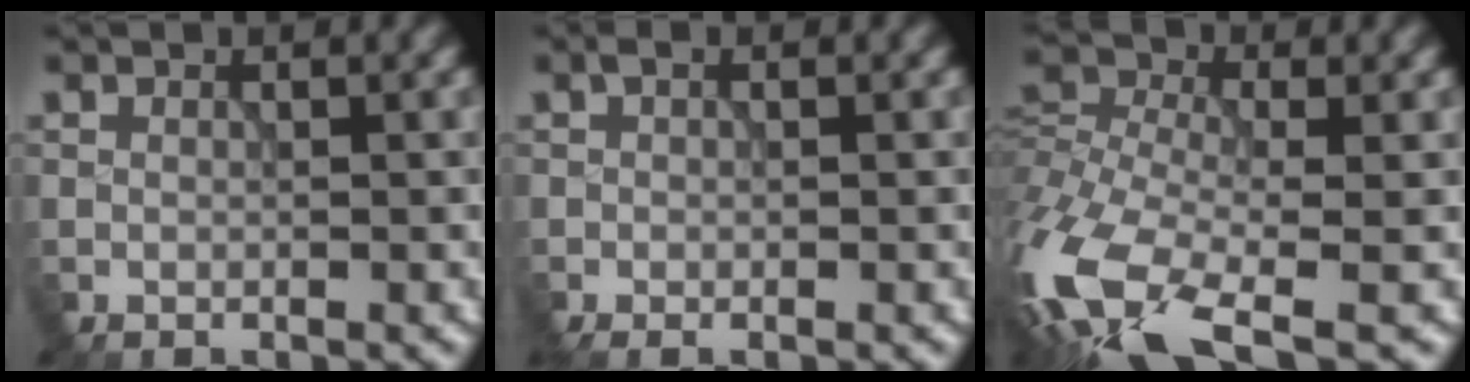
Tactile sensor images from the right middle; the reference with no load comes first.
{"total": 1.9, "force": [-0.1, 0.6, 1.8], "torque": [-0.032, -0.002, -0.001]}
{"total": 13.3, "force": [-7.3, 6.1, 9.4], "torque": [-0.219, -0.022, -0.118]}